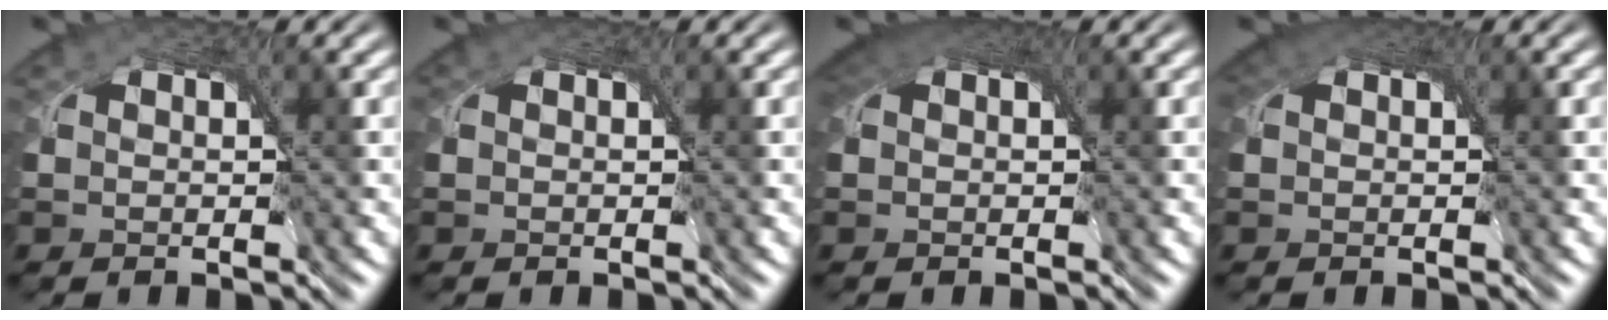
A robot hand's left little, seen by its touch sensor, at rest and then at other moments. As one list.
[{"total": 0.7, "force": [0.4, 0.5, 0.4], "torque": [-0.010, 0.001, 0.004]}, {"total": 3.9, "force": [2.1, 2.1, 2.5], "torque": [-0.044, 0.010, 0.024]}, {"total": 3.1, "force": [1.5, 2.0, 1.8], "torque": [-0.037, 0.007, 0.016]}]